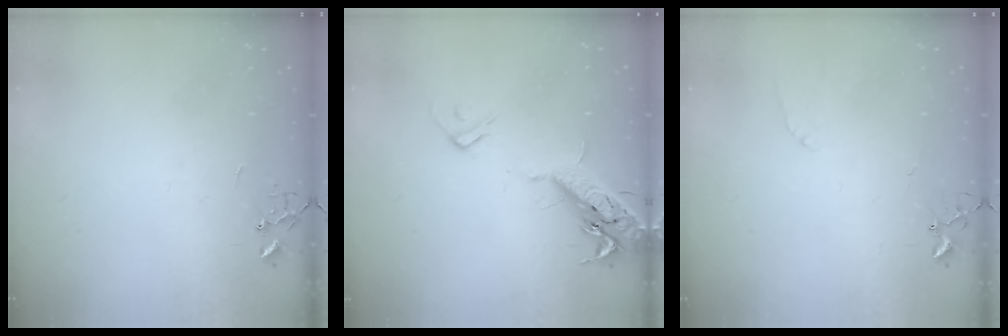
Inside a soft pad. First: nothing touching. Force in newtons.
{"total": 17.1, "press": 16.7, "slide": 3.7}
{"total": 5.0, "press": 4.9, "slide": 0.7}